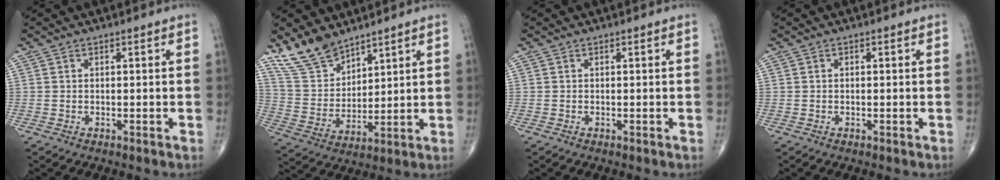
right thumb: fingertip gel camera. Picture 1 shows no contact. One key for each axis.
{"total": 10.9, "fx": 8.9, "fy": 4.8, "fz": 4.0, "tx": -0.068, "ty": -0.044, "tz": 0.188}
{"total": 0.0}
{"total": 0.0}